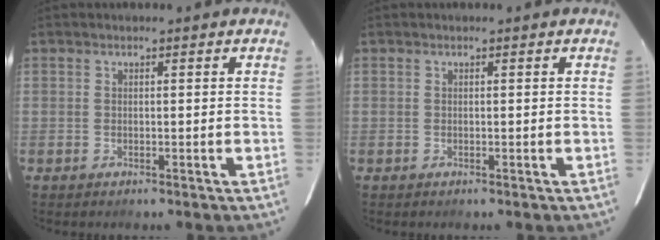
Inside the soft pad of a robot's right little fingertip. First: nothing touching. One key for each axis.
{"total": 0.0}